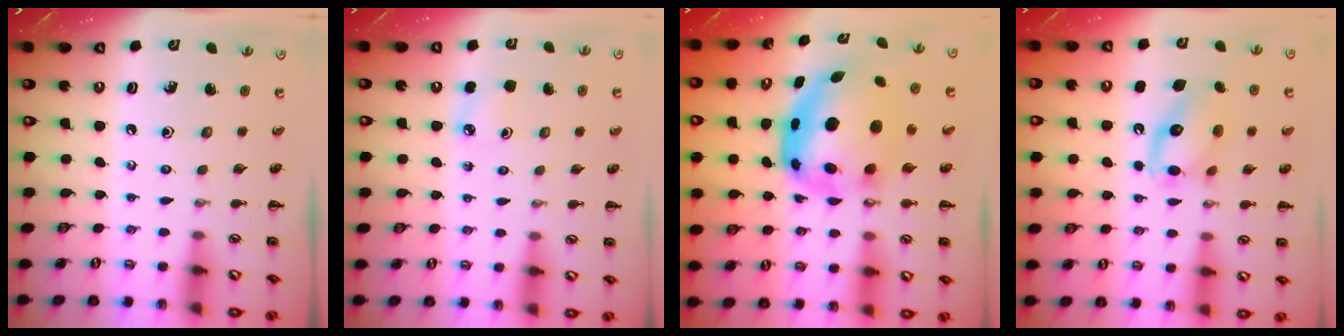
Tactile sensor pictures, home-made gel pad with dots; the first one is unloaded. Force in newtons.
{"total": 3.6, "press": 3.4, "slide": 1.3}
{"total": 7.7, "press": 7.4, "slide": 2.2}
{"total": 12.7, "press": 12.6, "slide": 1.4}